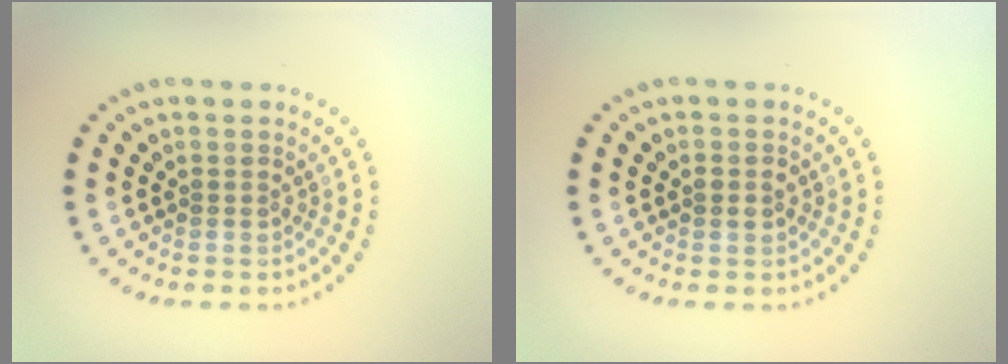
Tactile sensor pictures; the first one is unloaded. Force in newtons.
{"total": 1.3, "press": 1.3, "slide": 0.1}